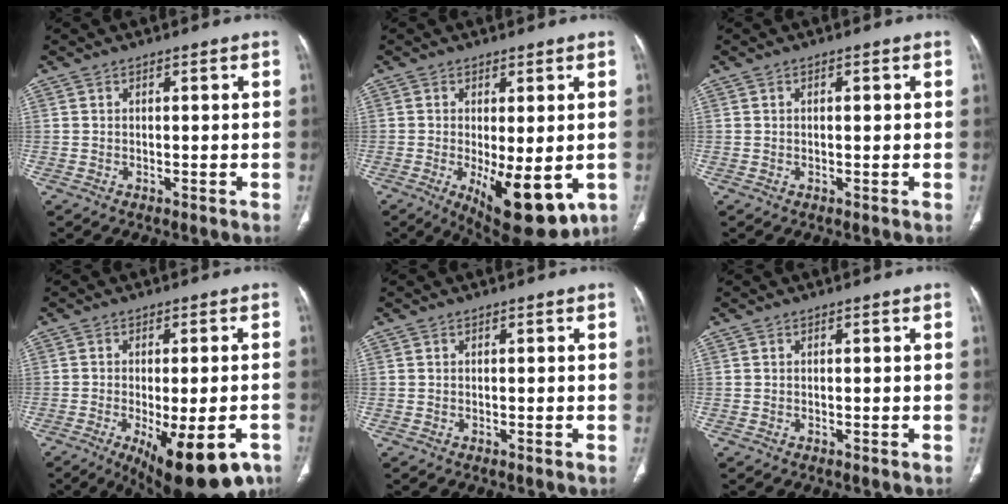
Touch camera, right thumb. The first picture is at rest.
{"total": 12.9, "force": [-3.6, 5.1, 11.3], "torque": [-0.155, -0.024, -0.035]}
{"total": 1.0, "force": [0.1, 0.4, 0.8], "torque": [-0.017, 0.003, 0.003]}
{"total": 16.8, "force": [-8.5, 6.3, 13.0], "torque": [-0.142, 0.001, -0.109]}
{"total": 0.0}
{"total": 0.0}